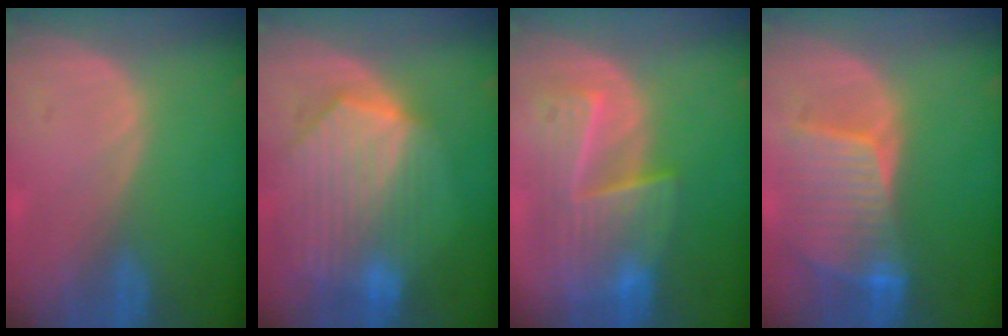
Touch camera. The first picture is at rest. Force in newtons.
{"total": 10.2, "press": 9.0, "slide": 4.8}
{"total": 9.3, "press": 8.3, "slide": 4.3}
{"total": 8.5, "press": 7.7, "slide": 3.6}